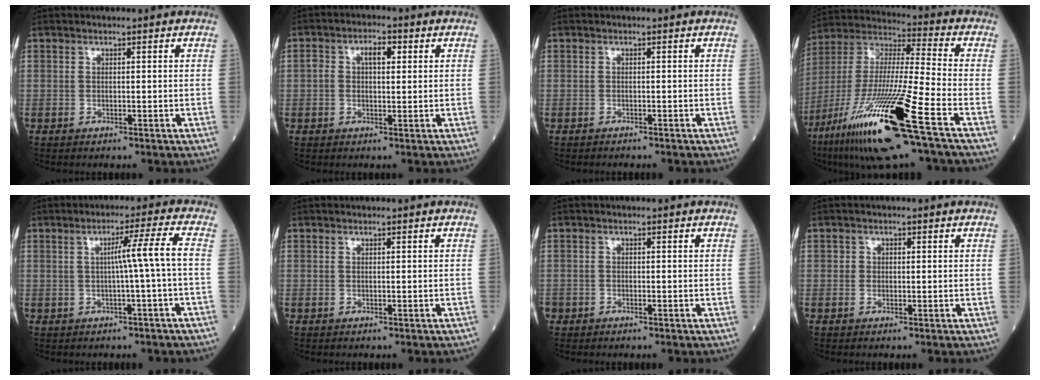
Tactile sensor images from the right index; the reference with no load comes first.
{"total": 4.0, "force": [0.9, 2.0, 3.4], "torque": [-0.064, 0.020, 0.018]}
{"total": 1.4, "force": [-1.3, 0.2, 0.5], "torque": [-0.010, -0.001, -0.016]}
{"total": 23.2, "force": [-12.2, 0.7, 19.8], "torque": [-0.393, -0.057, -0.228]}
{"total": 5.2, "force": [-0.4, -1.6, 4.9], "torque": [-0.079, 0.009, -0.003]}
{"total": 0.0}
{"total": 0.9, "force": [-0.6, 0.6, 0.2], "torque": [-0.001, 0.001, -0.011]}
{"total": 1.0, "force": [0.0, 0.9, 0.3], "torque": [-0.003, 0.003, -0.001]}